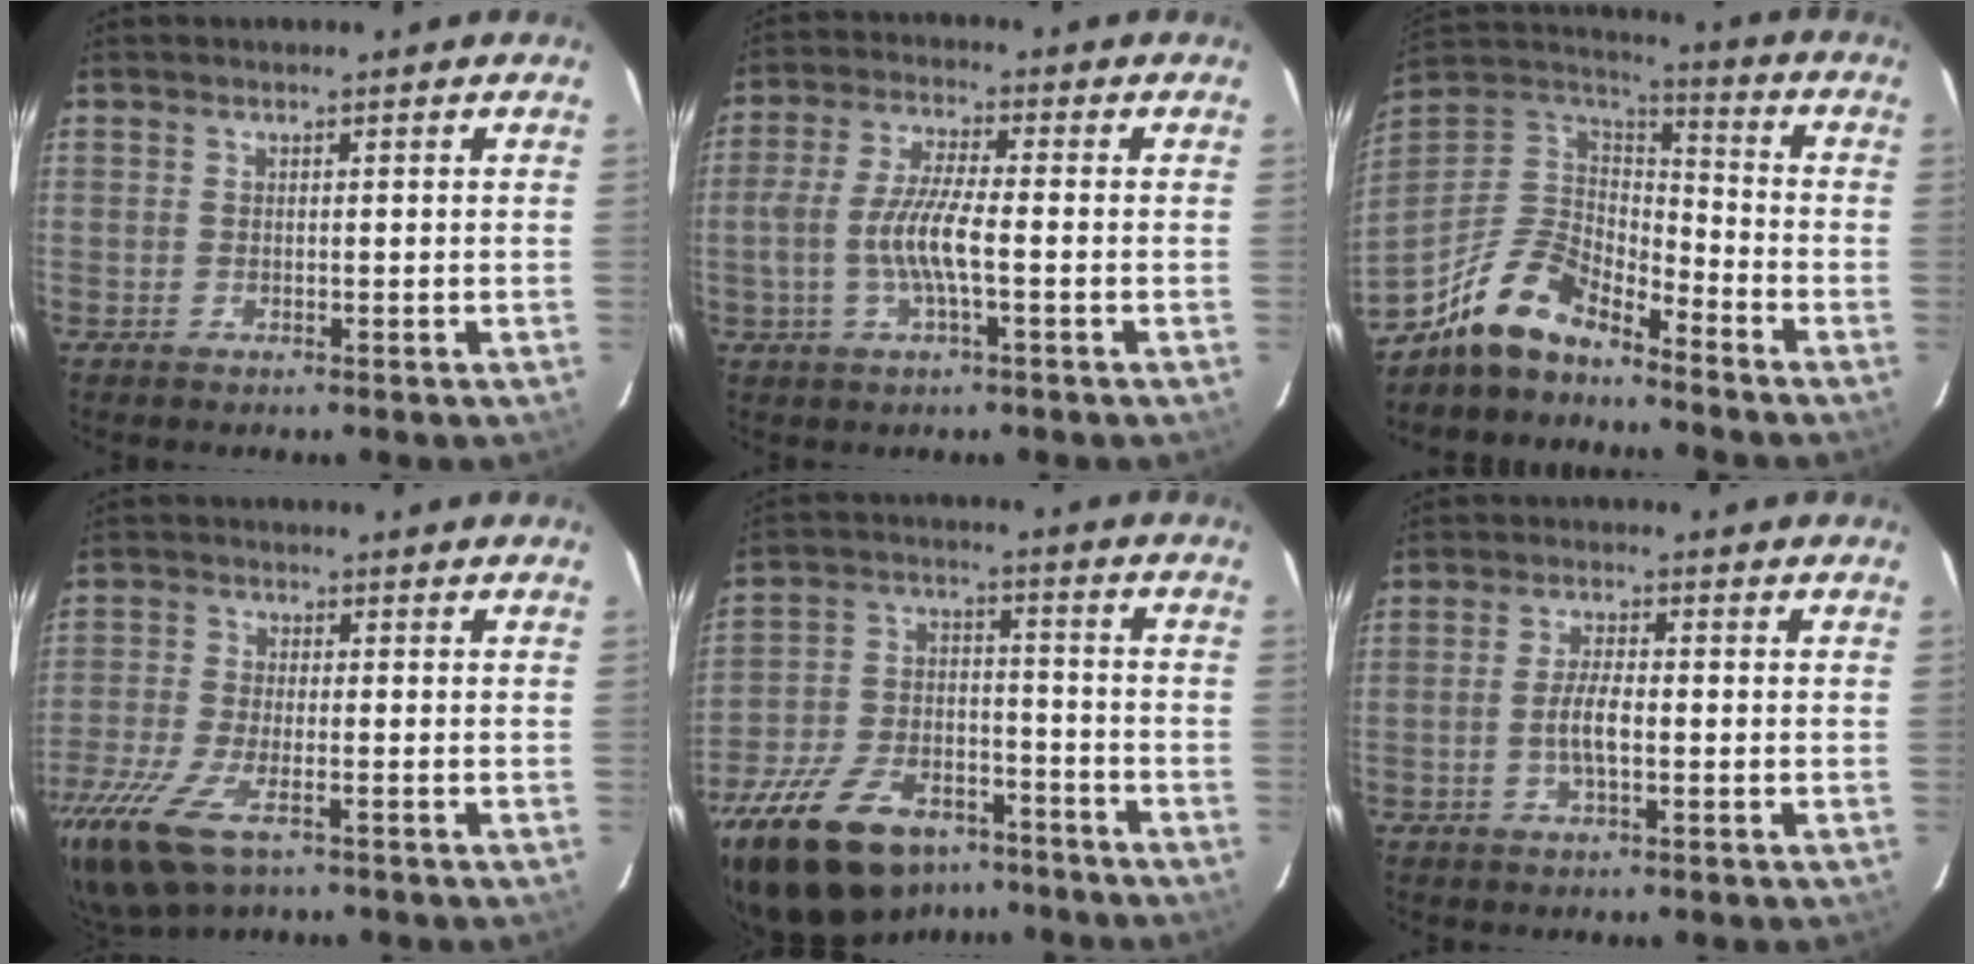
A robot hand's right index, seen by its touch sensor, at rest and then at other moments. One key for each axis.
{"total": 8.4, "fx": -1.9, "fy": 1.4, "fz": 8.0, "tx": -0.167, "ty": 0.001, "tz": -0.037}
{"total": 13.8, "fx": -10.9, "fy": 5.3, "fz": 6.5, "tx": -0.154, "ty": 0.012, "tz": -0.212}
{"total": 13.7, "fx": -8.5, "fy": 5.3, "fz": 9.4, "tx": -0.222, "ty": -0.046, "tz": -0.164}
{"total": 24.1, "fx": -17.0, "fy": 11.5, "fz": 12.6, "tx": -0.269, "ty": -0.014, "tz": -0.271}
{"total": 4.4, "fx": -1.1, "fy": 1.3, "fz": 4.1, "tx": -0.082, "ty": 0.001, "tz": -0.020}